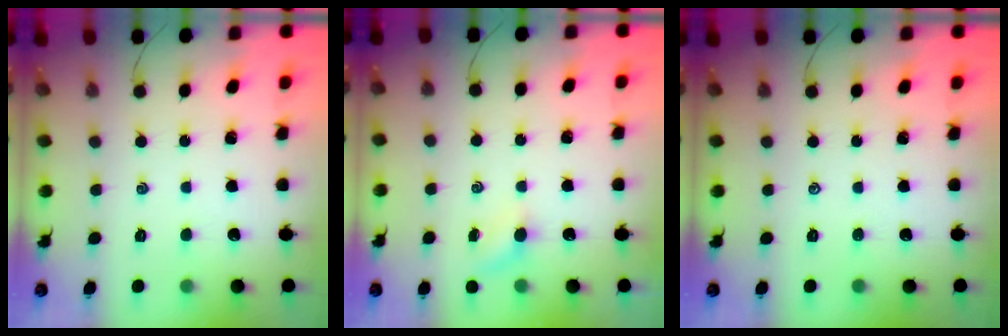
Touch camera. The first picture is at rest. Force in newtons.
{"total": 3.5, "press": 3.5, "slide": 0.8}
{"total": 0.0}